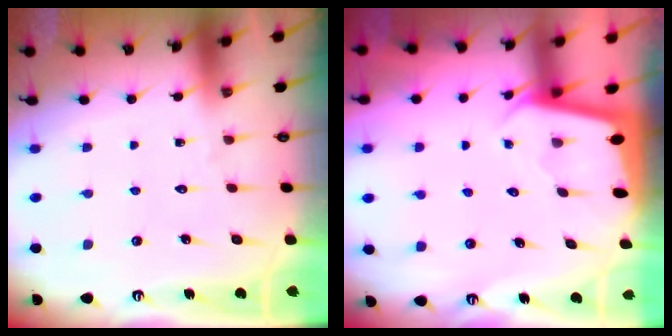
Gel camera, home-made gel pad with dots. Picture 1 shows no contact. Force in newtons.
{"total": 1.9, "press": 1.9, "slide": 0.1}